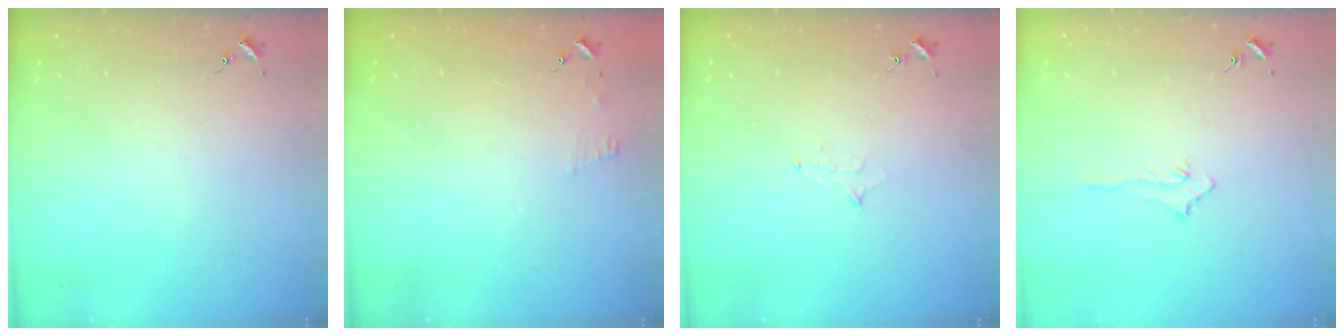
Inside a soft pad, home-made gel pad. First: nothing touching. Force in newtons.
{"total": 4.7, "press": 4.6, "slide": 0.5}
{"total": 5.8, "press": 5.7, "slide": 0.6}
{"total": 3.4, "press": 3.4, "slide": 0.4}